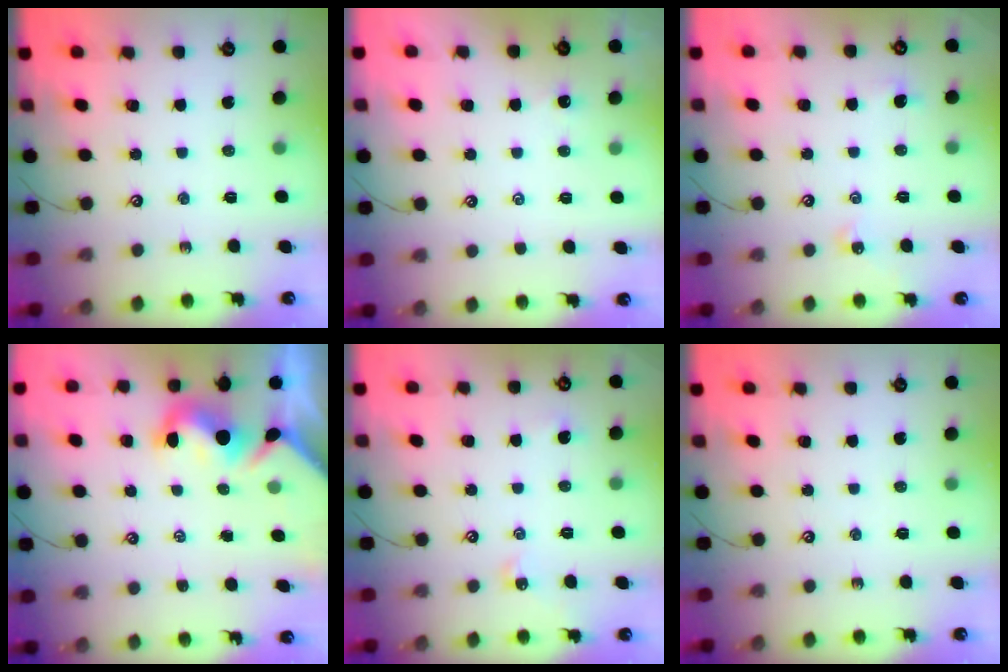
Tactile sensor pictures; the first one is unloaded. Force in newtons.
{"total": 2.5, "press": 2.5, "slide": 0.3}
{"total": 2.6, "press": 2.6, "slide": 0.5}
{"total": 3.3, "press": 3.1, "slide": 0.9}
{"total": 3.2, "press": 3.1, "slide": 0.5}
{"total": 0.0}